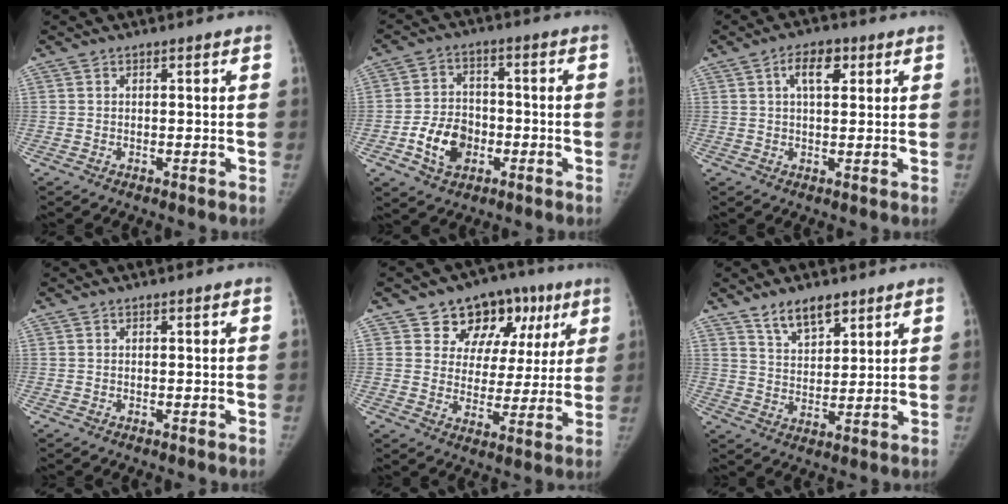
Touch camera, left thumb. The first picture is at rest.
{"total": 9.7, "force": [-3.3, 7.1, 5.8], "torque": [-0.081, 0.022, -0.058]}
{"total": 5.6, "force": [2.1, 2.6, 4.4], "torque": [-0.066, 0.002, 0.032]}
{"total": 0.0}
{"total": 14.6, "force": [7.5, 10.6, 6.7], "torque": [-0.031, -0.009, 0.107]}
{"total": 7.2, "force": [5.2, 3.1, 4.0], "torque": [-0.047, -0.036, 0.096]}